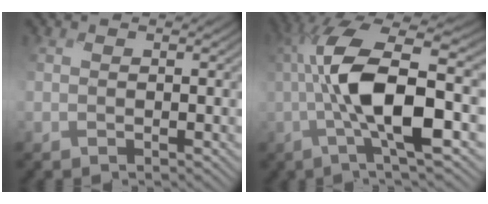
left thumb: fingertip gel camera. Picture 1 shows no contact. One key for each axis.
{"total": 11.8, "fx": -1.2, "fy": 3.1, "fz": 11.4, "tx": -0.223, "ty": 0.009, "tz": -0.032}